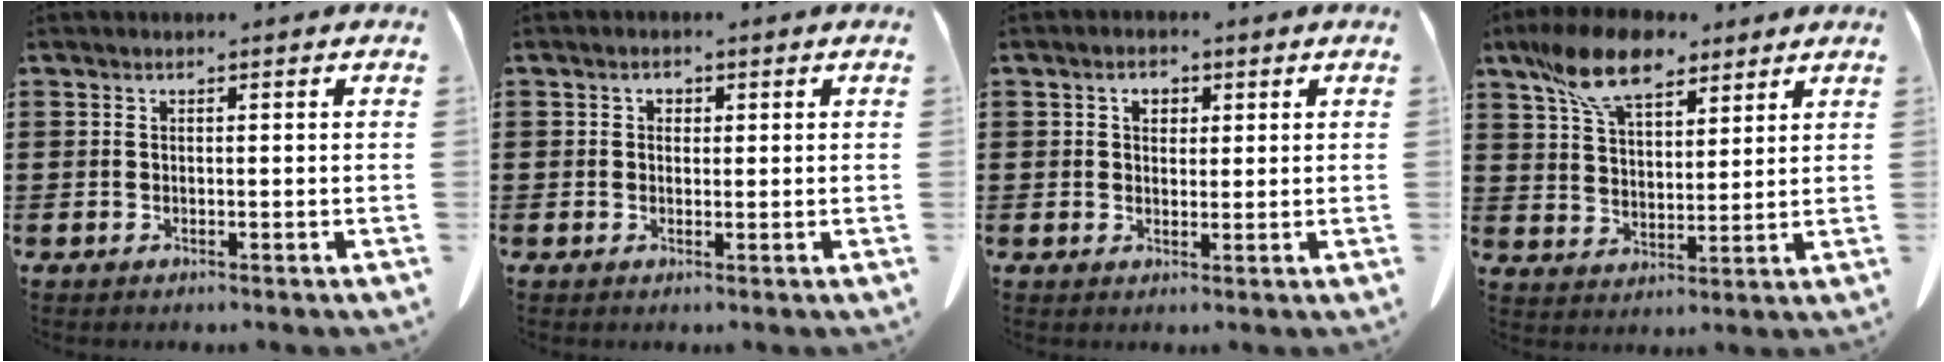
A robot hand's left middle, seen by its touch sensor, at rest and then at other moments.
{"total": 1.1, "force": [0.3, 1.0, 0.4], "torque": [-0.010, 0.006, 0.005]}
{"total": 2.6, "force": [1.1, 1.9, 1.5], "torque": [-0.027, 0.006, 0.017]}
{"total": 10.9, "force": [7.8, 4.4, 6.3], "torque": [-0.136, -0.009, 0.145]}